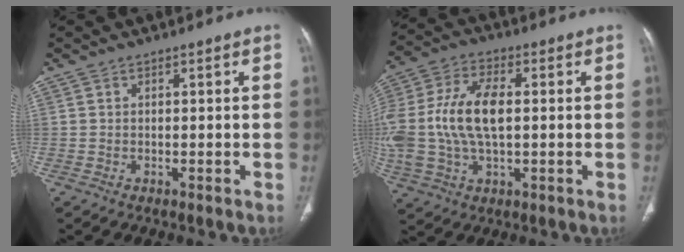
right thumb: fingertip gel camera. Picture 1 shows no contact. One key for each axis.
{"total": 18.3, "fx": 0.4, "fy": 10.2, "fz": 15.2, "tx": -0.354, "ty": 0.013, "tz": 0.010}